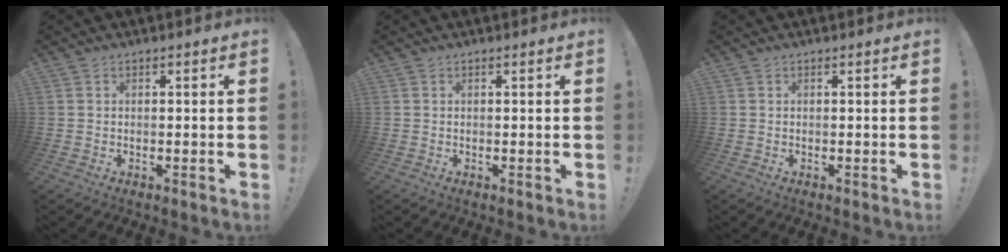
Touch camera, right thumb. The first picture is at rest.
{"total": 0.0}
{"total": 0.0}